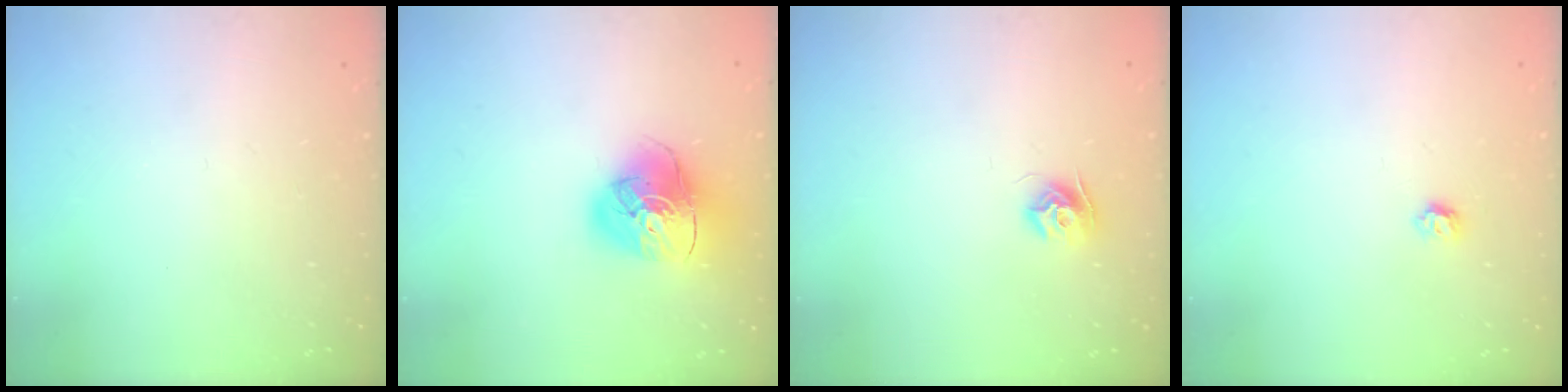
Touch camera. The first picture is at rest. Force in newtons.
{"total": 15.2, "press": 15.1, "slide": 1.9}
{"total": 8.1, "press": 8.1, "slide": 0.1}
{"total": 4.0, "press": 3.9, "slide": 0.6}